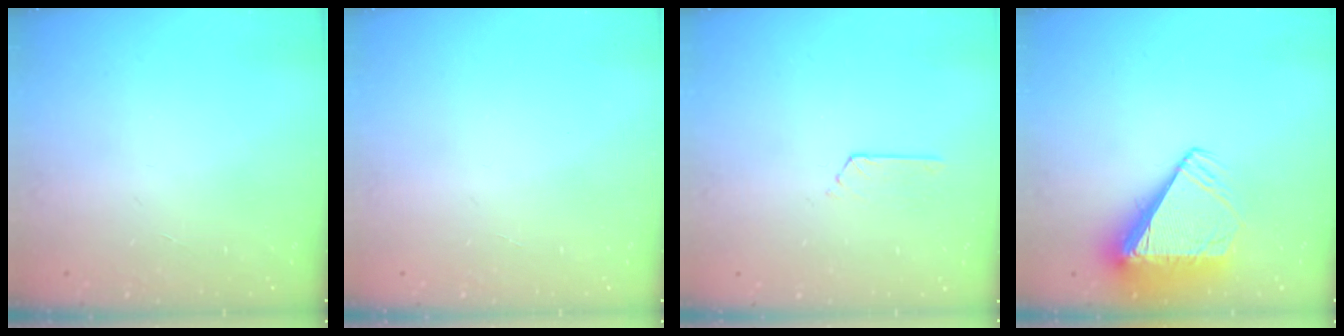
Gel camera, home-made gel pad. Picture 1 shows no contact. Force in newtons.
{"total": 0.0}
{"total": 2.1, "press": 2.0, "slide": 0.3}
{"total": 8.9, "press": 8.8, "slide": 1.4}